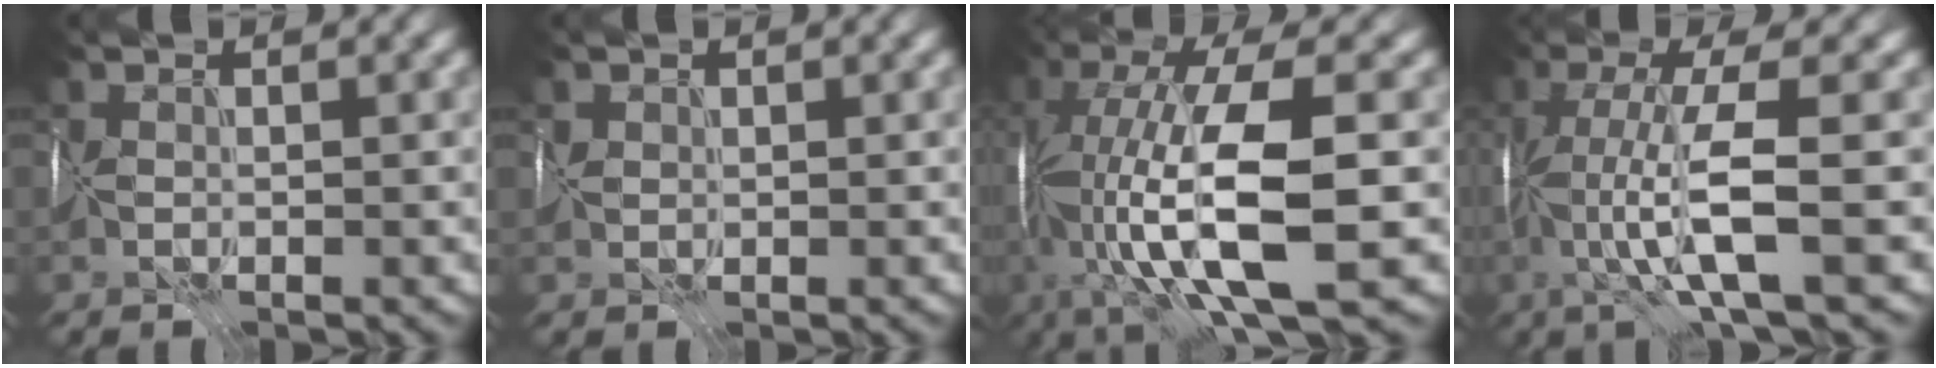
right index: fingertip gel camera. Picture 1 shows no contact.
{"total": 0.7, "force": [0.4, 0.4, -0.4], "torque": [0.014, -0.002, 0.007]}
{"total": 12.0, "force": [-2.7, 3.1, 11.3], "torque": [-0.200, -0.010, -0.048]}
{"total": 5.0, "force": [-1.6, -0.4, 4.7], "torque": [-0.084, -0.006, -0.031]}